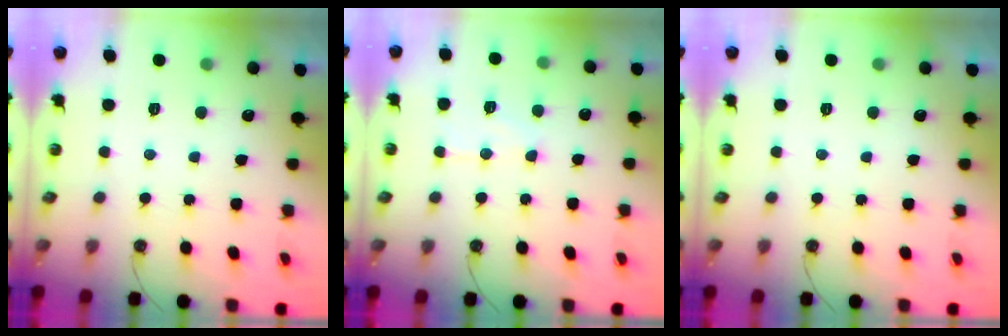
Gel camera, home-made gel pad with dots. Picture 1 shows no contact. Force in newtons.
{"total": 8.6, "press": 8.6, "slide": 0.8}
{"total": 0.0}